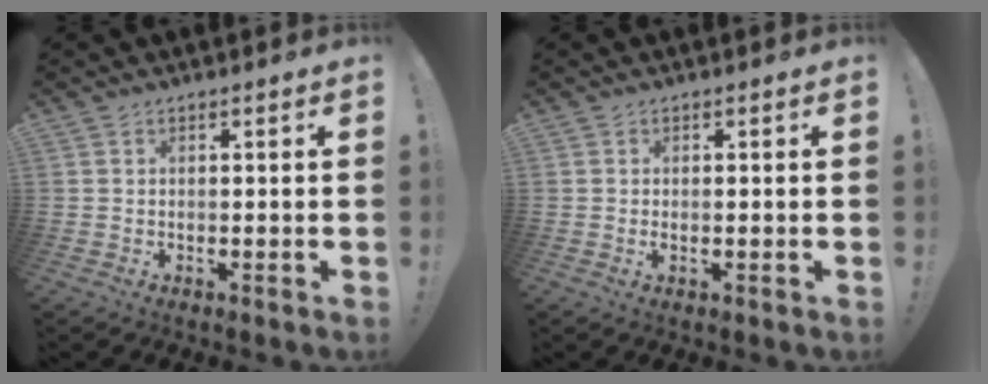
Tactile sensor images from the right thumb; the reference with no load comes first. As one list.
[{"total": 0.7, "force": [0.1, 0.2, 0.7], "torque": [-0.006, -0.001, -0.001]}]